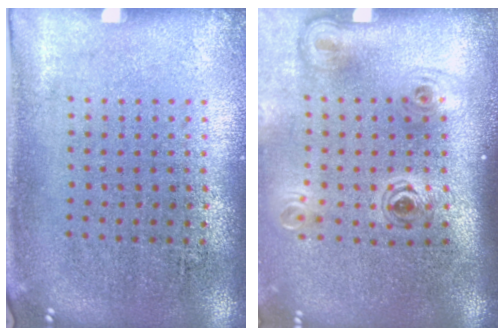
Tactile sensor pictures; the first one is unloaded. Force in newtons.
{"total": 2.1, "press": 1.4, "slide": 1.6}